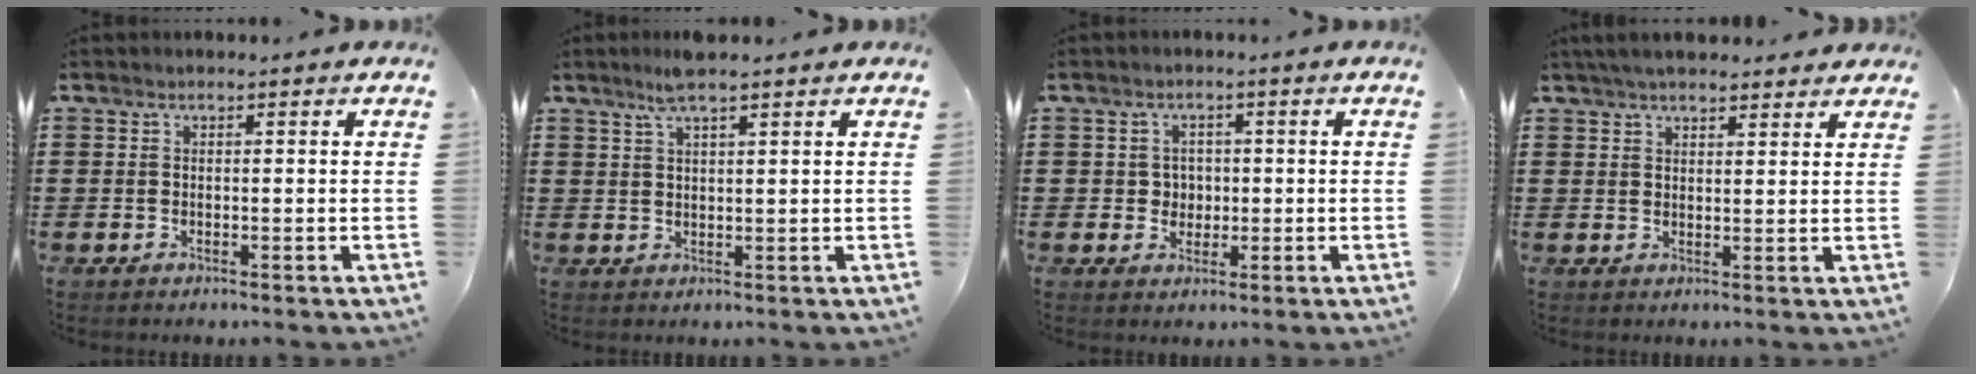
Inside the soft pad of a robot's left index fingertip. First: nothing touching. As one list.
[{"total": 3.9, "force": [2.9, 0.5, 2.5], "torque": [-0.055, 0.002, 0.052]}, {"total": 2.7, "force": [0.1, 2.5, 0.9], "torque": [-0.028, 0.009, -0.003]}, {"total": 3.8, "force": [3.5, 0.7, 1.2], "torque": [-0.033, 0.000, 0.066]}]